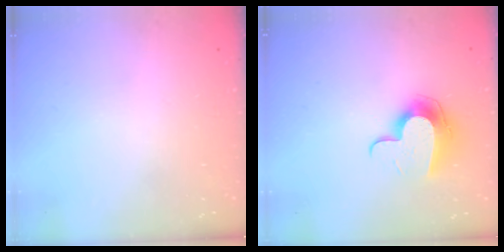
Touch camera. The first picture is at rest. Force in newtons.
{"total": 11.5, "press": 11.5, "slide": 0.4}